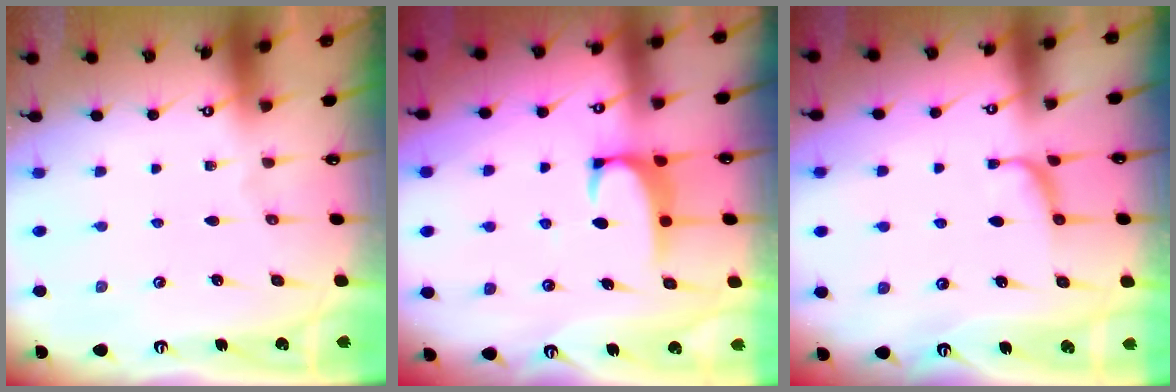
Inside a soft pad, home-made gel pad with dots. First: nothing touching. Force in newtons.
{"total": 1.8, "press": 1.8, "slide": 0.4}
{"total": 0.7, "press": 0.3, "slide": 0.6}